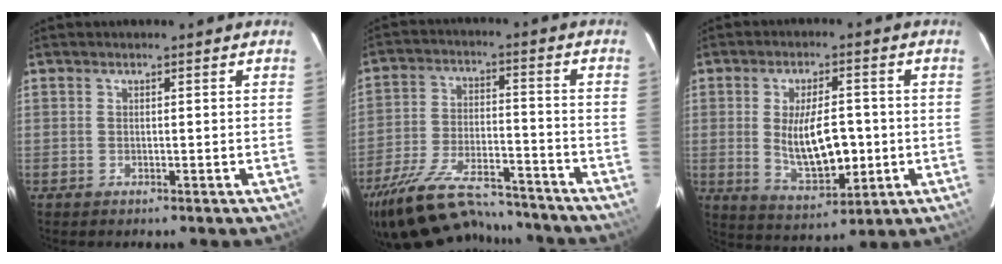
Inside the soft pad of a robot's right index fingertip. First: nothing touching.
{"total": 24.1, "force": [-20.3, 7.8, 10.5], "torque": [-0.219, -0.019, -0.305]}
{"total": 11.5, "force": [-0.9, 4.9, 10.3], "torque": [-0.190, -0.014, 0.000]}